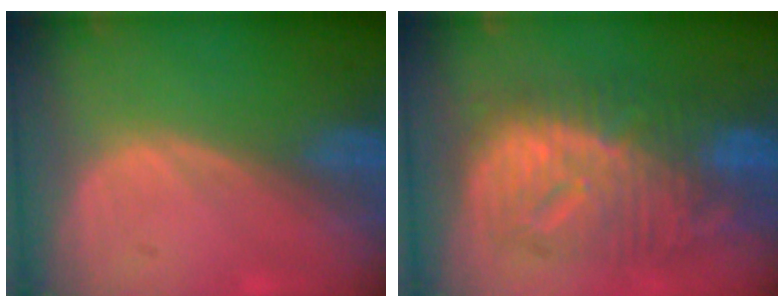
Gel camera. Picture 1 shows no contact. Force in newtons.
{"total": 12.3, "press": 12.3, "slide": 1.1}